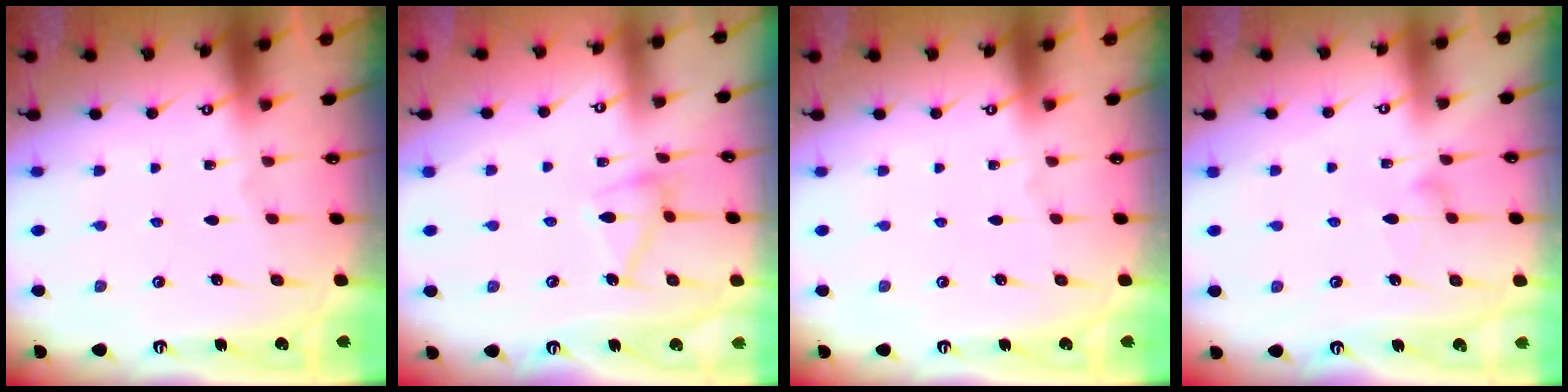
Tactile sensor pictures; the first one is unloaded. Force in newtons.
{"total": 11.8, "press": 11.8, "slide": 0.3}
{"total": 0.0}
{"total": 6.1, "press": 6.1, "slide": 0.3}